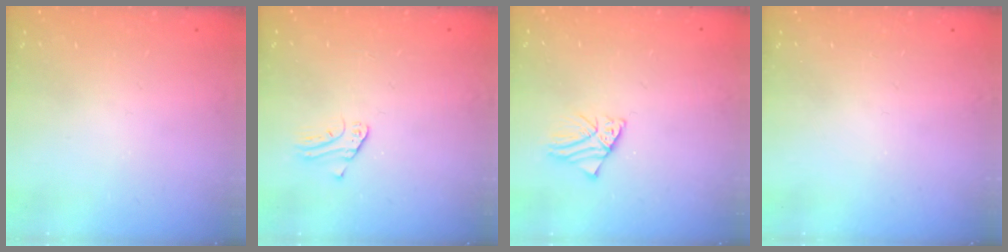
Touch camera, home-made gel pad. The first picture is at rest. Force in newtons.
{"total": 2.2, "press": 2.2, "slide": 0.3}
{"total": 1.5, "press": 1.5, "slide": 0.1}
{"total": 0.0}